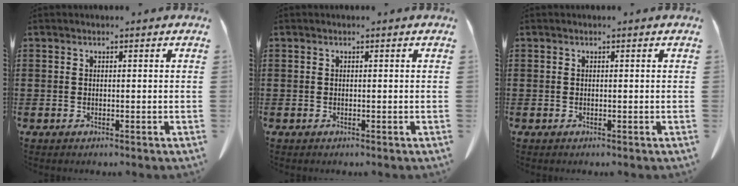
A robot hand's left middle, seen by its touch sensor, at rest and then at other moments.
{"total": 0.0}
{"total": 0.0}